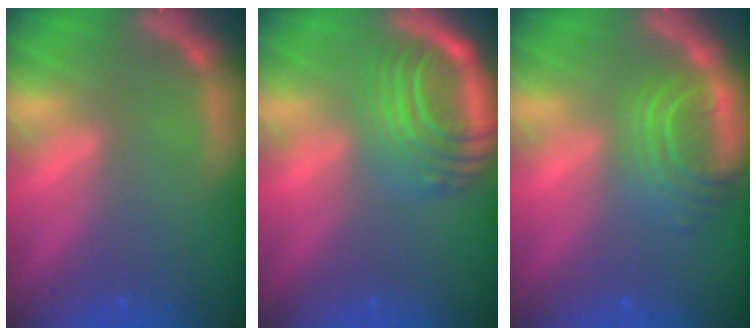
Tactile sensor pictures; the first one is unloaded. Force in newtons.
{"total": 8.1}
{"total": 5.5}